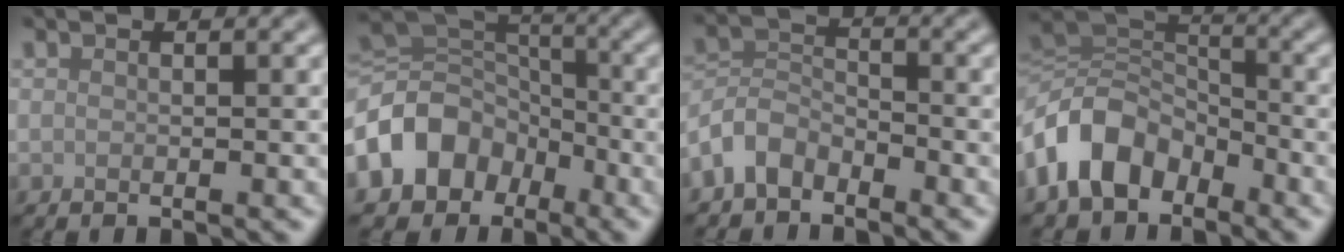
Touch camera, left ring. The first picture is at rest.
{"total": 8.7, "force": [-4.2, 6.7, 3.8], "torque": [-0.070, 0.008, -0.094]}
{"total": 3.6, "force": [-2.8, 1.9, 1.2], "torque": [-0.026, 0.007, -0.068]}
{"total": 8.0, "force": [-4.3, 5.2, 4.2], "torque": [-0.078, 0.008, -0.096]}